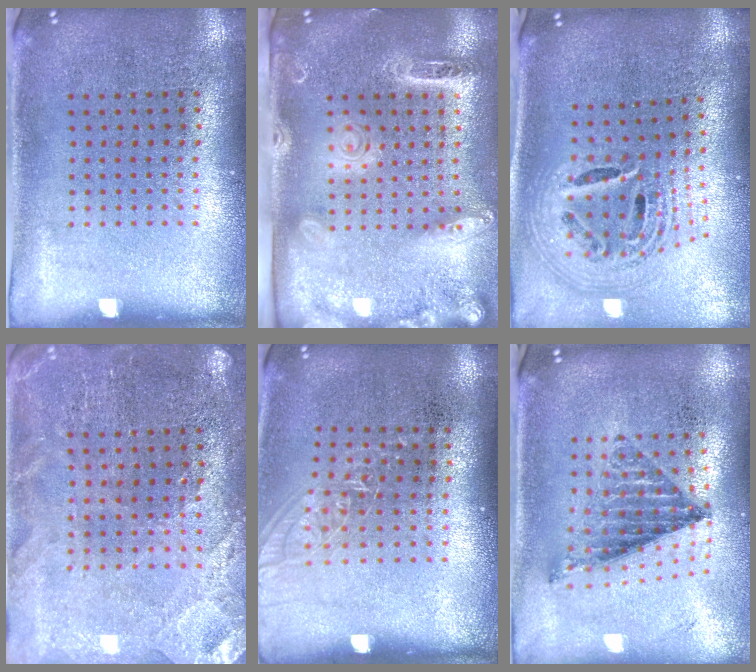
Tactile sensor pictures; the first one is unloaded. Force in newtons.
{"total": 2.6, "press": 2.0, "slide": 1.7}
{"total": 2.7, "press": 1.8, "slide": 1.9}
{"total": 0.9, "press": 0.8, "slide": 0.2}
{"total": 1.0, "press": 1.0, "slide": 0.3}
{"total": 1.0, "press": 1.0, "slide": 0.2}